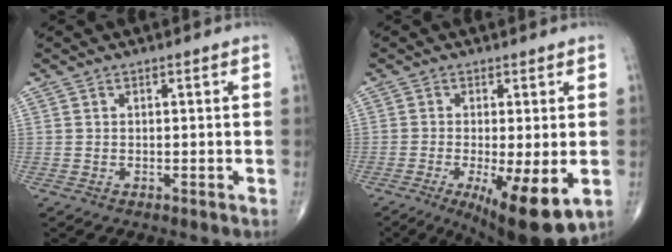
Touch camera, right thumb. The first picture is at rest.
{"total": 12.7, "force": [-3.8, 3.4, 11.6], "torque": [-0.176, -0.025, -0.050]}